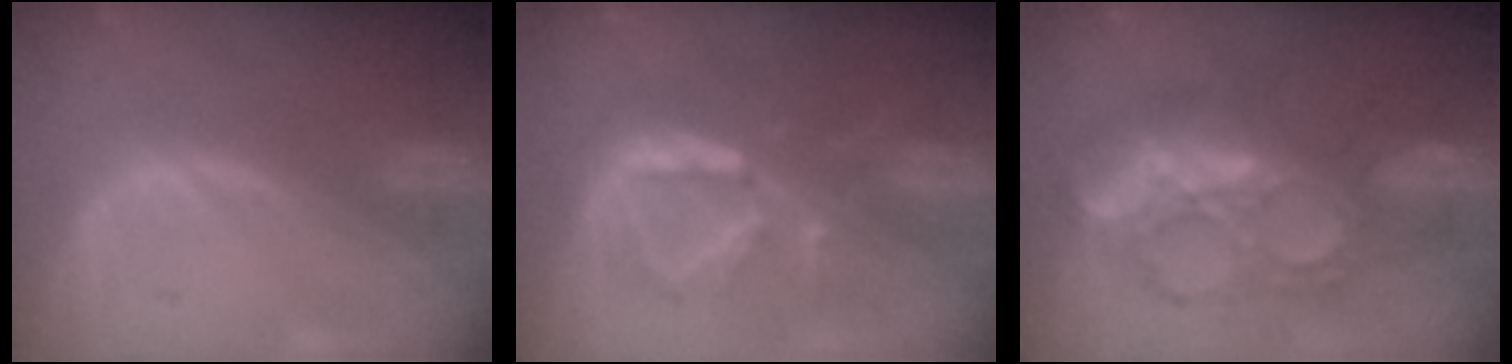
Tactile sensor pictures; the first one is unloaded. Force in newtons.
{"total": 8.5, "press": 8.3, "slide": 1.5}
{"total": 9.5, "press": 9.5, "slide": 0.2}